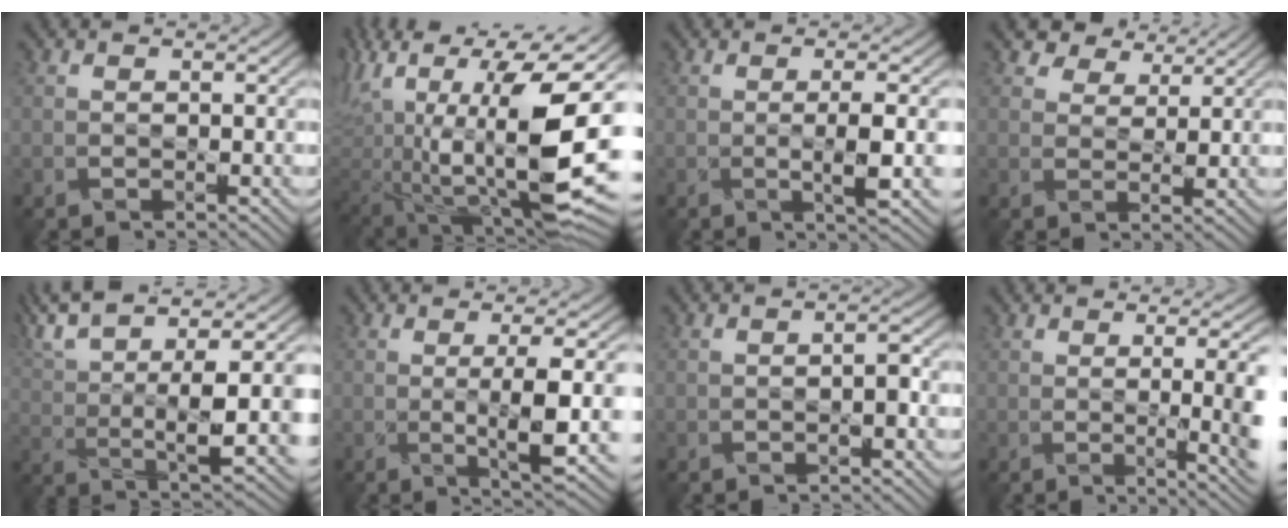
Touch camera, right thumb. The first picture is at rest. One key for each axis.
{"total": 18.4, "fx": 1.9, "fy": 8.1, "fz": 16.4, "tx": -0.296, "ty": -0.012, "tz": 0.034}
{"total": 3.7, "fx": -0.3, "fy": 0.1, "fz": 3.6, "tx": -0.062, "ty": 0.003, "tz": 0.001}
{"total": 5.2, "fx": 4.5, "fy": 2.3, "fz": 1.5, "tx": -0.032, "ty": 0.009, "tz": 0.077}
{"total": 12.9, "fx": 6.3, "fy": 2.5, "fz": 11.0, "tx": -0.243, "ty": 0.018, "tz": 0.132}
{"total": 5.4, "fx": -0.1, "fy": 0.1, "fz": 5.4, "tx": -0.092, "ty": 0.003, "tz": 0.007}
{"total": 1.9, "fx": -1.0, "fy": 0.3, "fz": 1.6, "tx": -0.021, "ty": 0.012, "tz": -0.017}
{"total": 7.6, "fx": 0.2, "fy": 1.8, "fz": 7.4, "tx": -0.066, "ty": 0.015, "tz": 0.009}